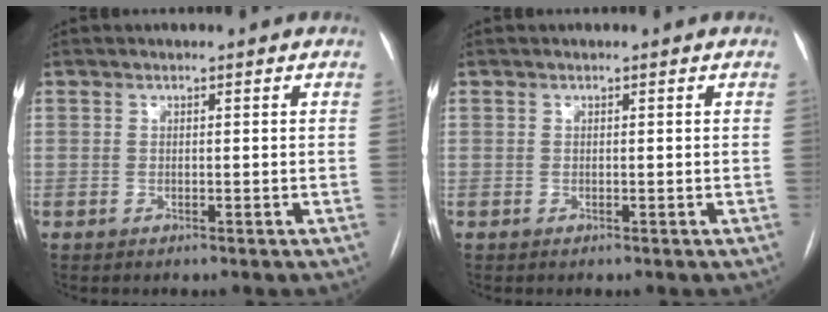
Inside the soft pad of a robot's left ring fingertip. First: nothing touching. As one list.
[{"total": 0.0}]